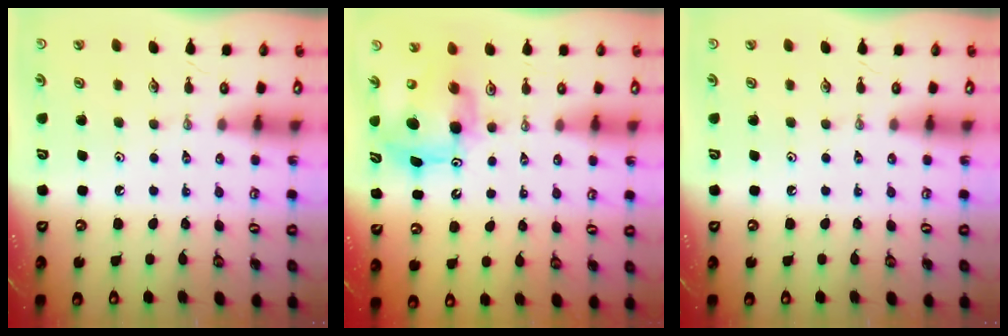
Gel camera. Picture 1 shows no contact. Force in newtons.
{"total": 9.2, "press": 9.2, "slide": 0.7}
{"total": 0.0}